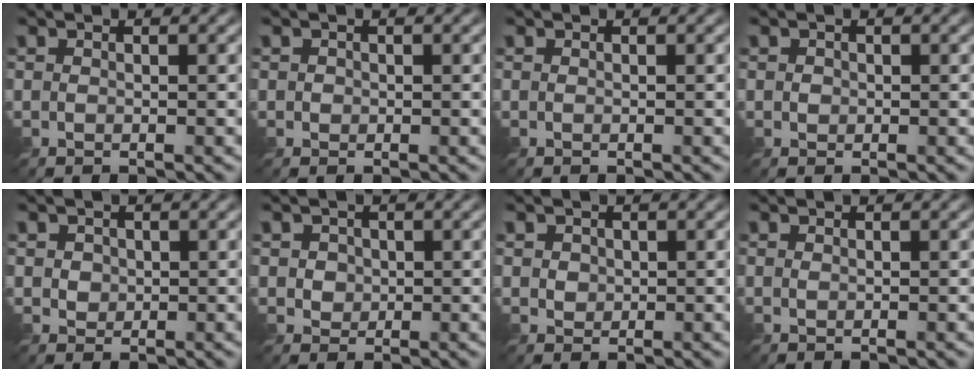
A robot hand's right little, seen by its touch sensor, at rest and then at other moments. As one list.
[{"total": 0.7, "force": [0.0, 0.7, 0.0], "torque": [0.000, -0.003, 0.001]}, {"total": 0.0}, {"total": 0.7, "force": [0.0, 0.7, 0.1], "torque": [-0.001, -0.002, 0.001]}, {"total": 1.4, "force": [0.3, 1.3, 0.4], "torque": [-0.017, -0.005, 0.011]}, {"total": 1.9, "force": [0.3, 1.7, 0.7], "torque": [-0.027, -0.001, 0.019]}, {"total": 1.1, "force": [0.3, 1.0, 0.3], "torque": [-0.010, -0.006, 0.008]}, {"total": 0.0}]